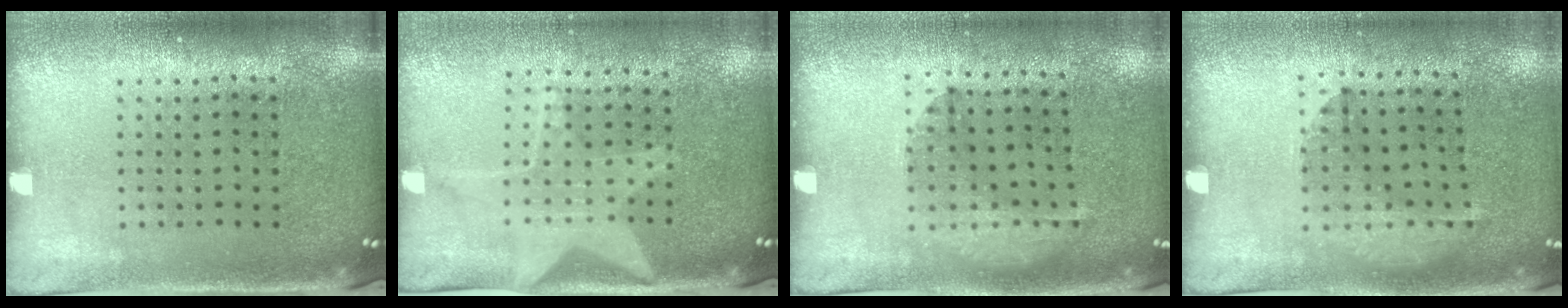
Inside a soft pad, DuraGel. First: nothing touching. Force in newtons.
{"total": 1.8, "press": 1.5, "slide": 1.0}
{"total": 1.2, "press": 1.0, "slide": 0.7}
{"total": 1.3, "press": 0.9, "slide": 0.9}